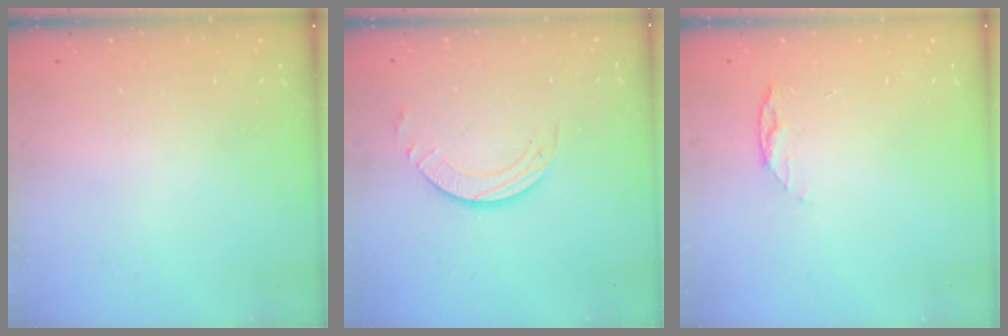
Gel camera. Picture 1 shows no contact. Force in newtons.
{"total": 3.7, "press": 3.7, "slide": 0.3}
{"total": 4.9, "press": 4.8, "slide": 0.5}